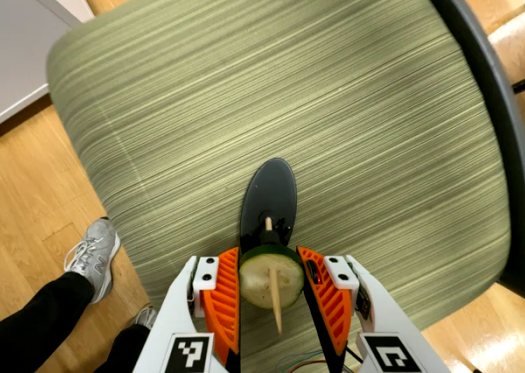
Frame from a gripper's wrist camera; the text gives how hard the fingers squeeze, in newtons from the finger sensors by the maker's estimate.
{"total": 9.8, "left": 10.6, "right": 8.9}